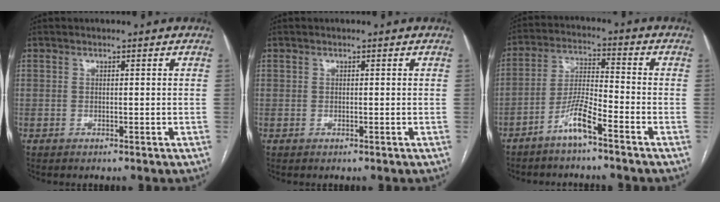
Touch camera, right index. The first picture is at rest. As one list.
[{"total": 0.0}, {"total": 6.6, "force": [-4.4, 0.5, 4.8], "torque": [-0.101, 0.004, -0.089]}]